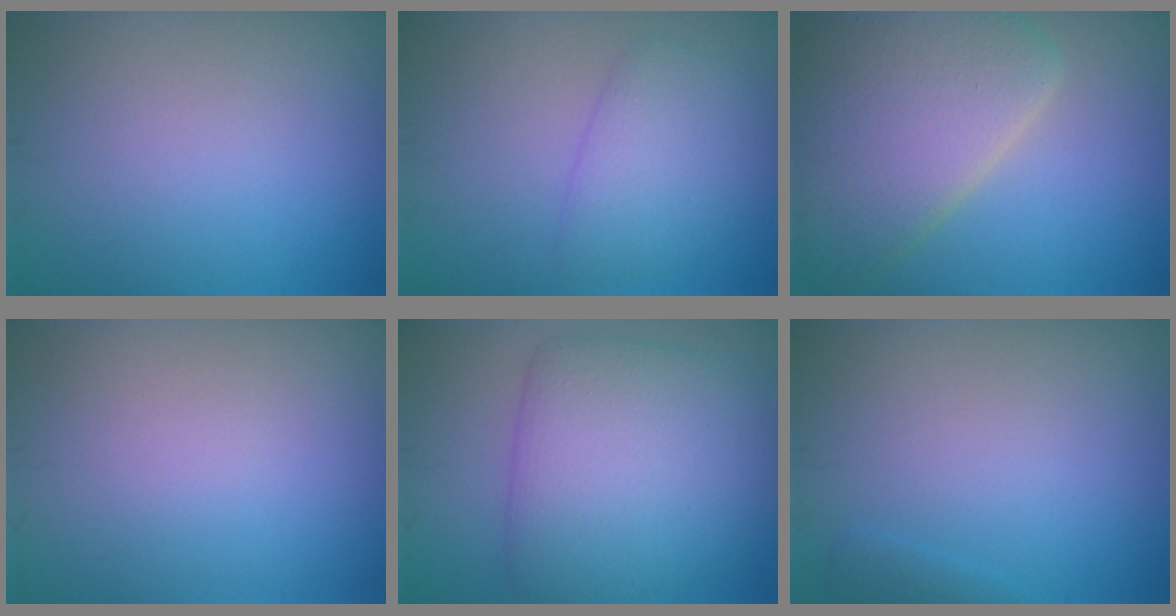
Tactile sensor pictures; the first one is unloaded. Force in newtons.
{"total": 3.4, "press": 3.4, "slide": 0.3}
{"total": 8.3, "press": 8.3, "slide": 0.6}
{"total": 0.0}
{"total": 8.5, "press": 8.5, "slide": 0.3}
{"total": 0.8, "press": 0.8, "slide": 0.1}